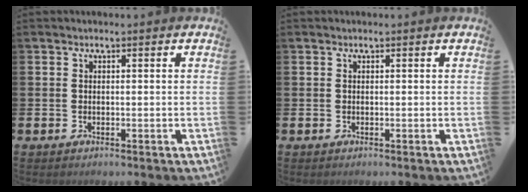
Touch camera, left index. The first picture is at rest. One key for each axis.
{"total": 0.0}